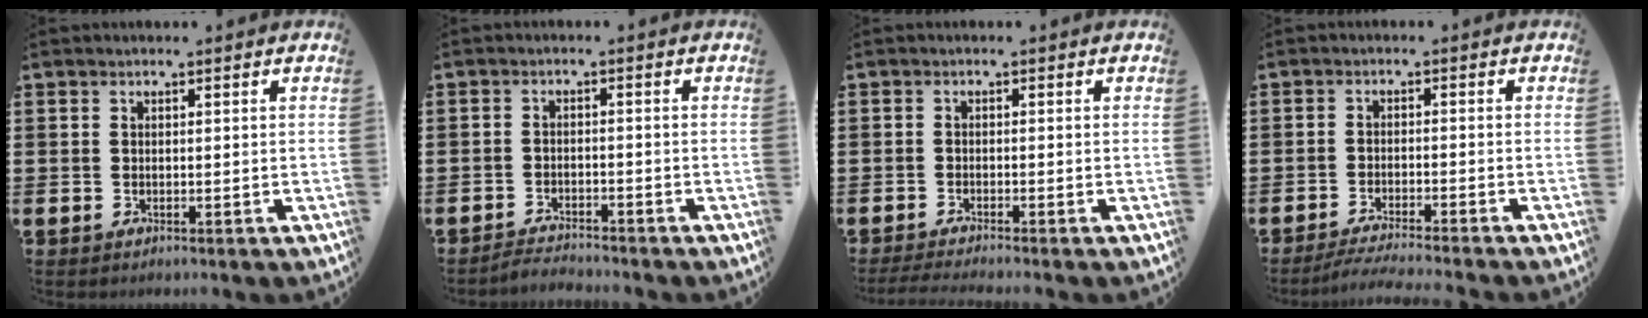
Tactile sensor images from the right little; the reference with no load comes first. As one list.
[{"total": 2.2, "force": [-2.2, -0.1, -0.2], "torque": [-0.002, 0.004, -0.047]}, {"total": 1.4, "force": [-1.2, 0.0, 0.8], "torque": [-0.011, 0.002, -0.023]}, {"total": 2.7, "force": [-2.4, -0.3, 1.2], "torque": [-0.017, 0.000, -0.045]}]